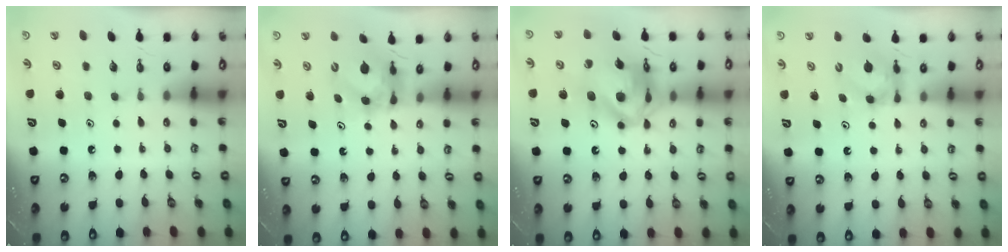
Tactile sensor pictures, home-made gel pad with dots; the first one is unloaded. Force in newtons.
{"total": 5.9, "press": 5.9, "slide": 0.6}
{"total": 17.8, "press": 17.7, "slide": 2.3}
{"total": 6.1, "press": 6.1, "slide": 0.3}